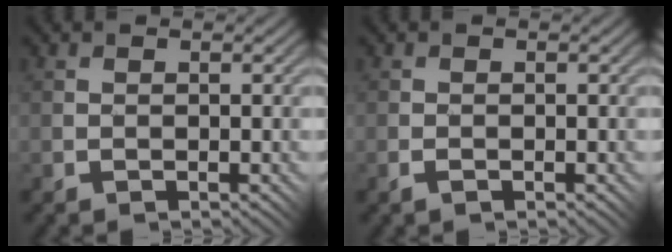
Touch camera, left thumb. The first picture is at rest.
{"total": 0.7, "force": [-0.3, 0.2, 0.6], "torque": [-0.010, 0.001, -0.005]}